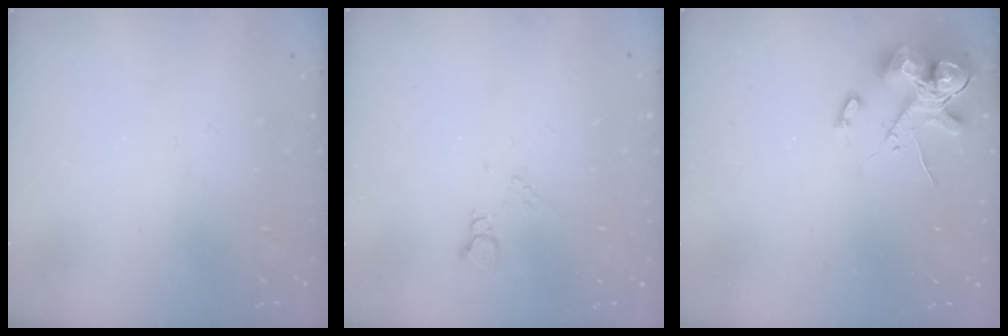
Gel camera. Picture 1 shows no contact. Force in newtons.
{"total": 4.8, "press": 4.7, "slide": 0.8}
{"total": 12.3, "press": 12.1, "slide": 2.1}